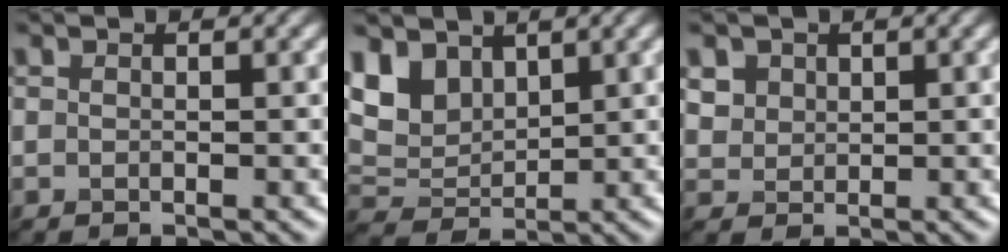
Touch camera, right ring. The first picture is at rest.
{"total": 3.5, "force": [2.5, 2.2, 1.2], "torque": [-0.056, 0.000, 0.074]}
{"total": 1.4, "force": [1.0, 0.9, -0.3], "torque": [-0.026, 0.003, 0.047]}